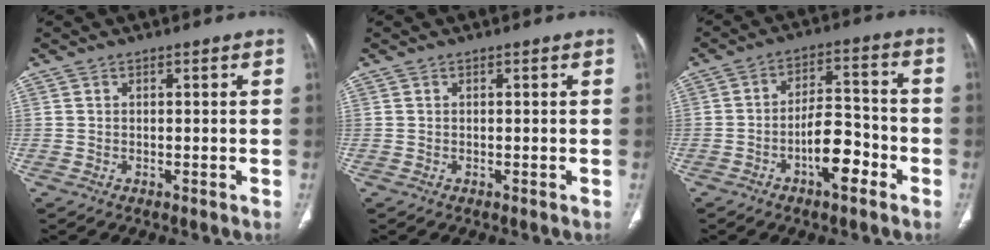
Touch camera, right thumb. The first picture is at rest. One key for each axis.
{"total": 0.0}
{"total": 9.2, "fx": -4.2, "fy": 3.8, "fz": 7.2, "tx": -0.108, "ty": 0.038, "tz": -0.072}